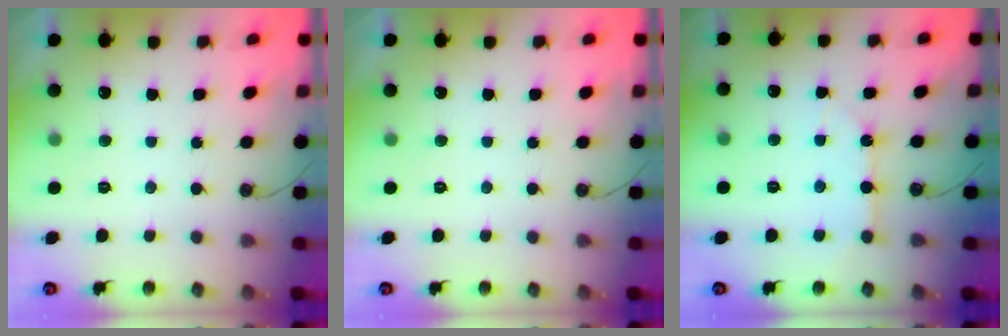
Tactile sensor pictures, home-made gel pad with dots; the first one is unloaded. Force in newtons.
{"total": 0.0}
{"total": 7.0, "press": 6.9, "slide": 0.7}